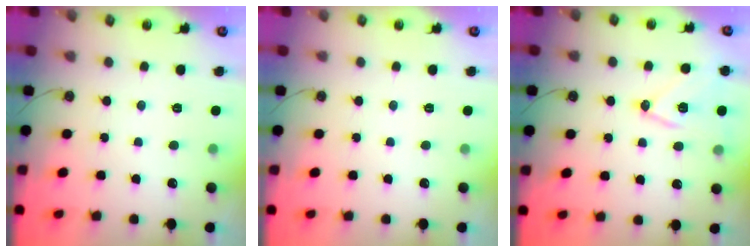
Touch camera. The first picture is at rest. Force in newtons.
{"total": 0.0}
{"total": 12.8, "press": 12.8, "slide": 0.5}